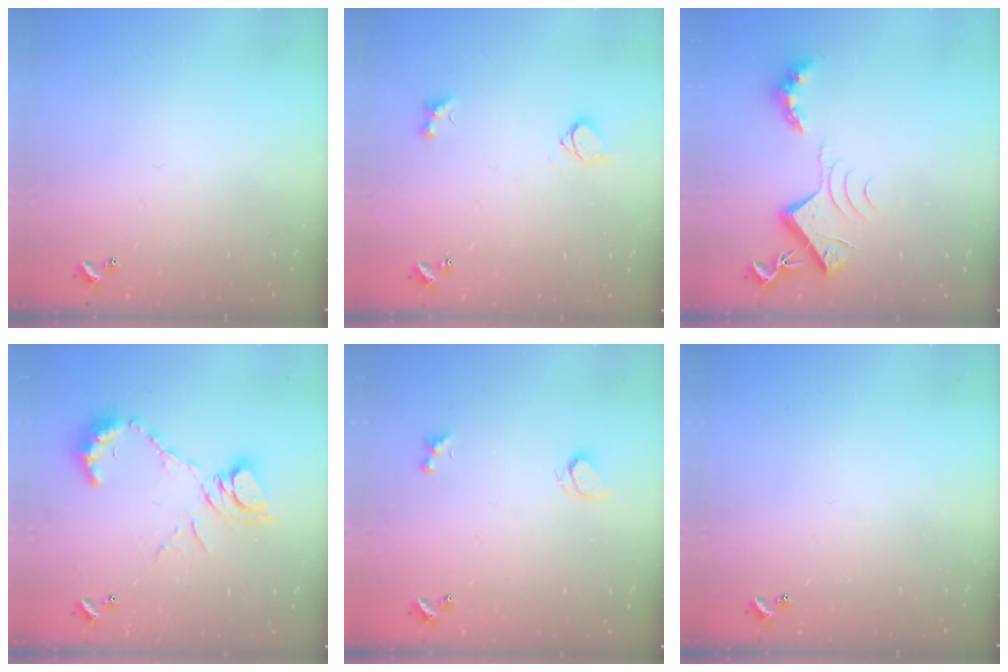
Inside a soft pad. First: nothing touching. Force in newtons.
{"total": 3.6, "press": 3.4, "slide": 1.2}
{"total": 8.8, "press": 8.8, "slide": 0.6}
{"total": 11.6, "press": 11.6, "slide": 1.1}
{"total": 1.4, "press": 0.7, "slide": 1.2}
{"total": 0.0}